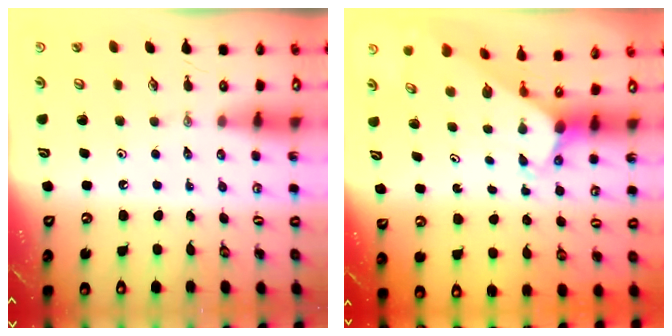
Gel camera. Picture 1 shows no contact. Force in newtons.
{"total": 3.2, "press": 3.2, "slide": 0.2}